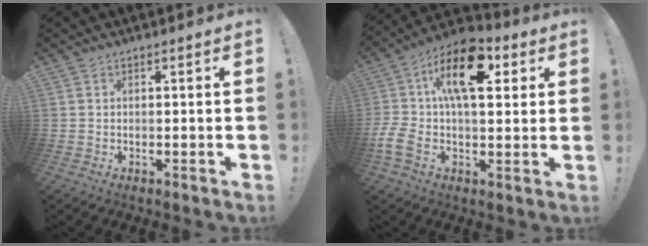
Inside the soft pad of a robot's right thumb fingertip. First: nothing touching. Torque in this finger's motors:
{"motor_torque": [1.86, 3.15, 1.00, -0.51, 0.59]}